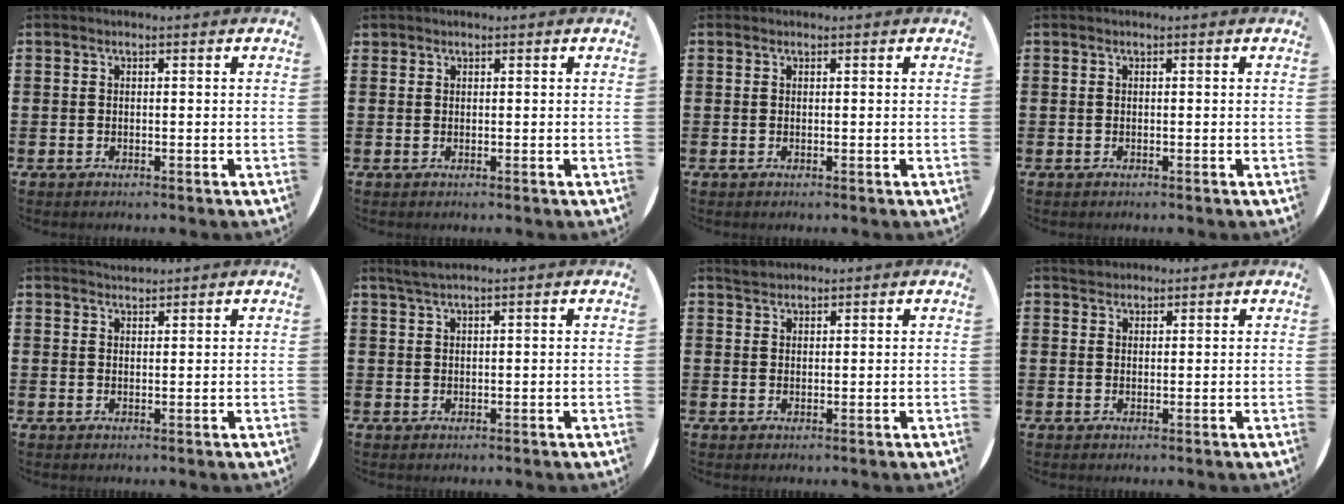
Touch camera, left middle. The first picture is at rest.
{"total": 0.6, "force": [0.5, 0.2, -0.1], "torque": [0.003, 0.004, 0.010]}
{"total": 0.0}
{"total": 0.0}
{"total": 1.5, "force": [1.5, 0.2, -0.1], "torque": [0.002, 0.002, 0.028]}
{"total": 1.6, "force": [1.3, -0.1, 0.9], "torque": [-0.018, 0.002, 0.023]}
{"total": 1.4, "force": [1.4, 0.4, 0.0], "torque": [0.006, -0.001, 0.025]}
{"total": 1.5, "force": [1.4, 0.5, -0.2], "torque": [0.008, 0.000, 0.027]}